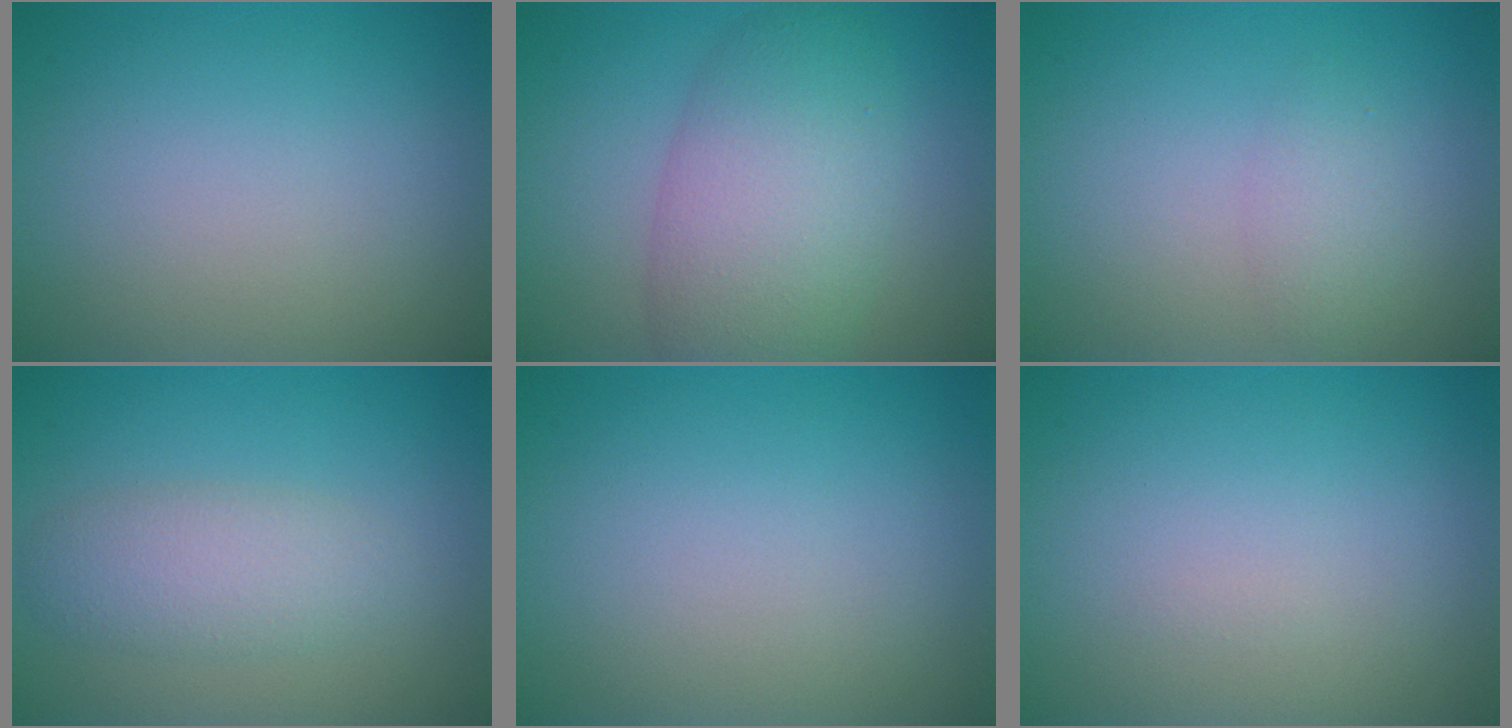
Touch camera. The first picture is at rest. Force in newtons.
{"total": 7.3, "press": 7.3, "slide": 0.3}
{"total": 1.6, "press": 1.5, "slide": 0.2}
{"total": 3.3, "press": 3.3, "slide": 0.3}
{"total": 0.0}
{"total": 0.0}